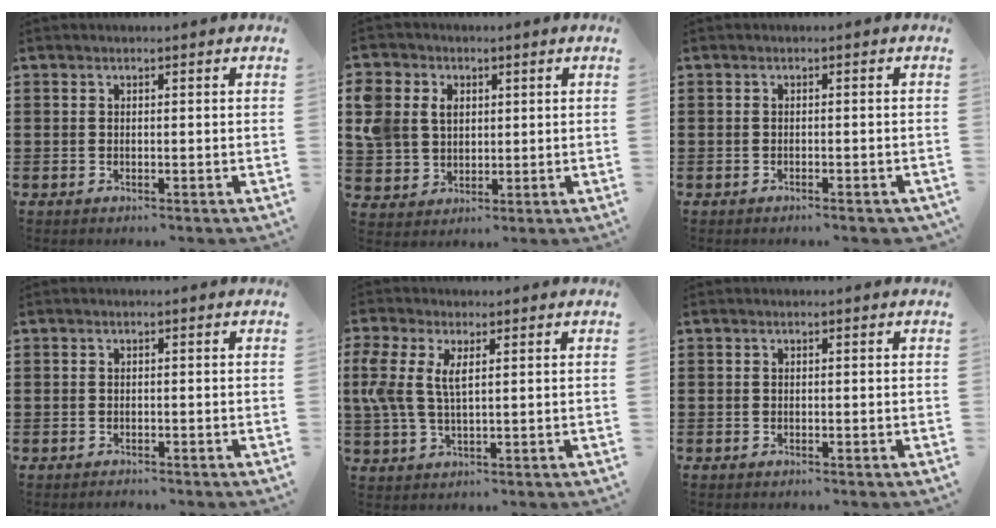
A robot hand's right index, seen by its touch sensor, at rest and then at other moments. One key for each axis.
{"total": 6.6, "fx": 1.8, "fy": 5.7, "fz": 2.7, "tx": -0.096, "ty": 0.014, "tz": 0.029}
{"total": 0.8, "fx": -0.6, "fy": 0.1, "fz": 0.5, "tx": -0.012, "ty": -0.003, "tz": -0.012}
{"total": 0.5, "fx": -0.5, "fy": 0.2, "fz": -0.1, "tx": 0.002, "ty": 0.004, "tz": -0.012}
{"total": 5.4, "fx": 1.7, "fy": 2.4, "fz": 4.5, "tx": -0.121, "ty": -0.003, "tz": 0.022}
{"total": 0.0}